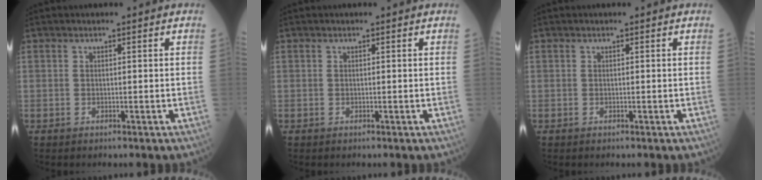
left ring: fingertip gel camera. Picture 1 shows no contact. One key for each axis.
{"total": 0.0}
{"total": 0.0}